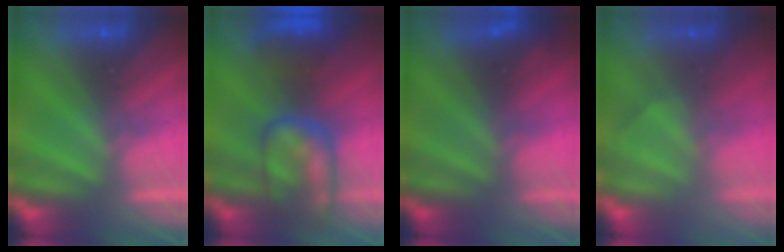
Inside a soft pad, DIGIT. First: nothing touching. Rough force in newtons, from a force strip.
{"total": 7.6}
{"total": 1.8}
{"total": 2.3}